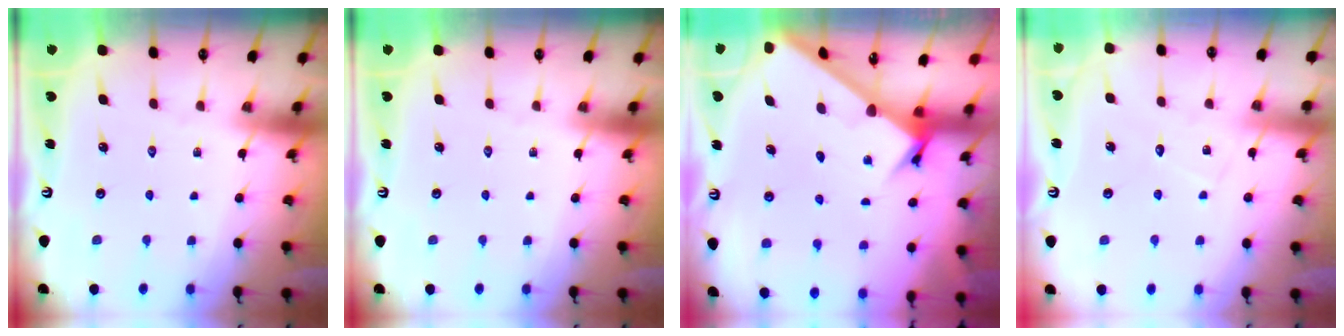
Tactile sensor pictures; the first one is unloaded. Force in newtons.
{"total": 0.0}
{"total": 2.6, "press": 2.6, "slide": 0.3}
{"total": 5.7, "press": 5.7, "slide": 0.3}